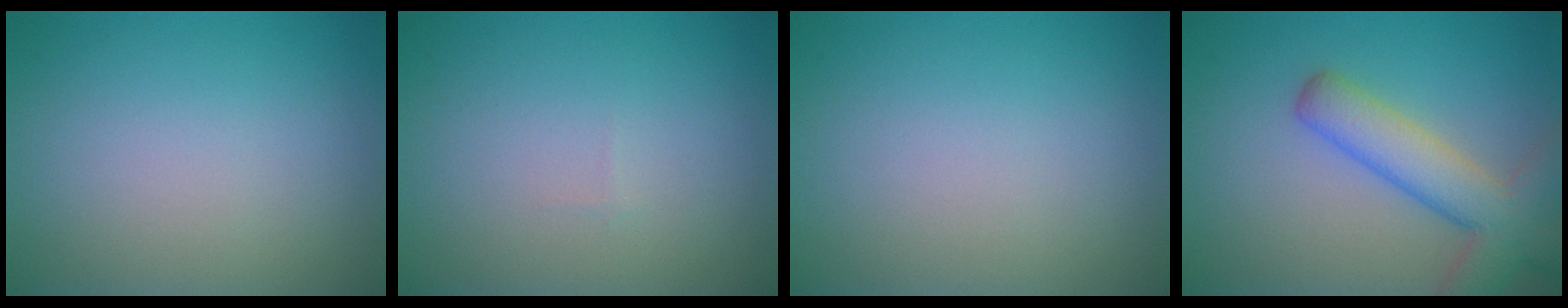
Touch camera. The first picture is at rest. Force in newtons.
{"total": 0.0}
{"total": 0.0}
{"total": 6.1, "press": 6.1, "slide": 0.4}